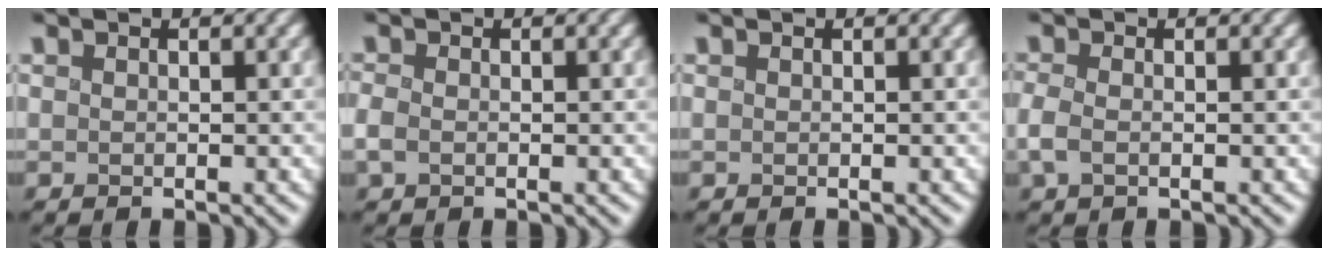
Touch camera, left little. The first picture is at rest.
{"total": 1.3, "force": [-0.5, 0.9, 0.8], "torque": [-0.018, 0.001, -0.009]}
{"total": 0.0}
{"total": 1.7, "force": [-0.7, 1.0, 1.2], "torque": [-0.028, 0.000, -0.014]}